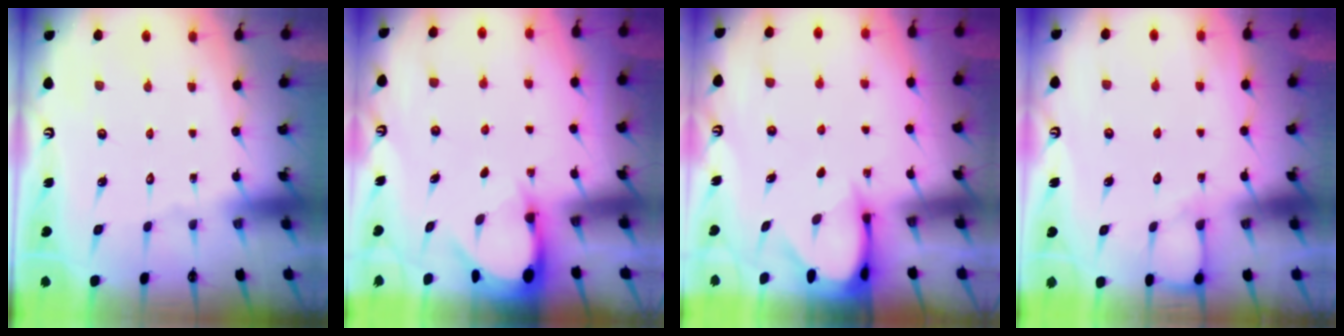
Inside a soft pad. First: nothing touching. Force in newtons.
{"total": 3.3, "press": 3.3, "slide": 0.2}
{"total": 3.4, "press": 3.4, "slide": 0.3}
{"total": 3.5, "press": 3.4, "slide": 0.4}